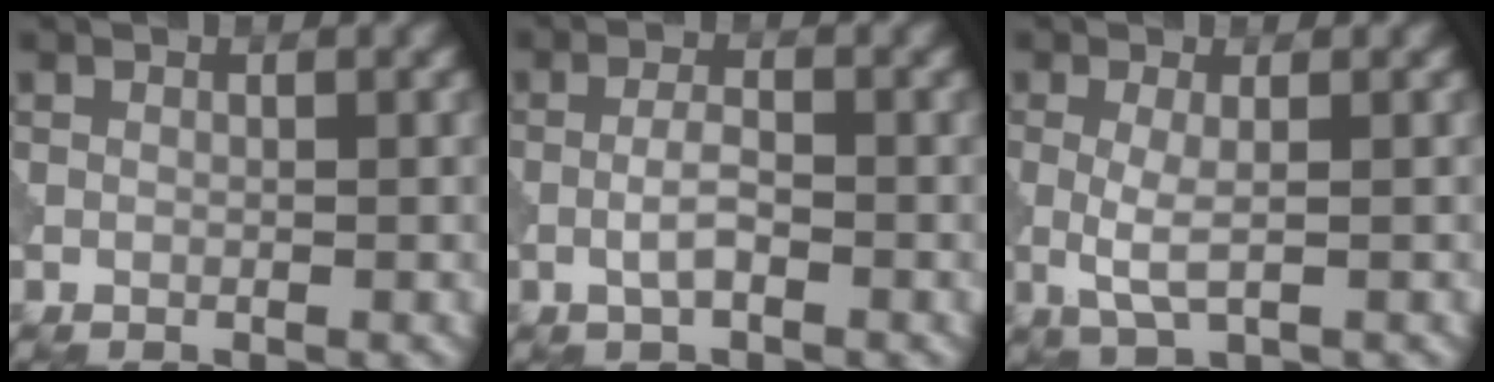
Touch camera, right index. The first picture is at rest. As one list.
[{"total": 2.1, "force": [-0.8, 0.6, 1.8], "torque": [-0.039, 0.005, -0.021]}, {"total": 2.3, "force": [-0.2, 0.5, 2.3], "torque": [-0.053, -0.005, -0.004]}]